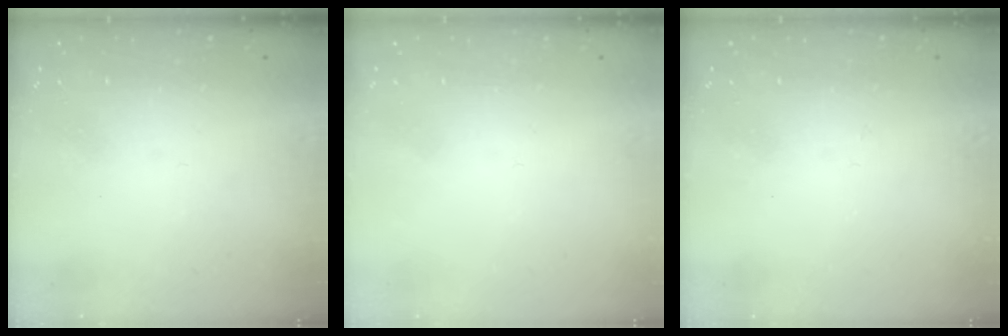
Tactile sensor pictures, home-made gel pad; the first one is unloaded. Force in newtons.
{"total": 1.7, "press": 1.7, "slide": 0.1}
{"total": 2.8, "press": 2.8, "slide": 0.4}